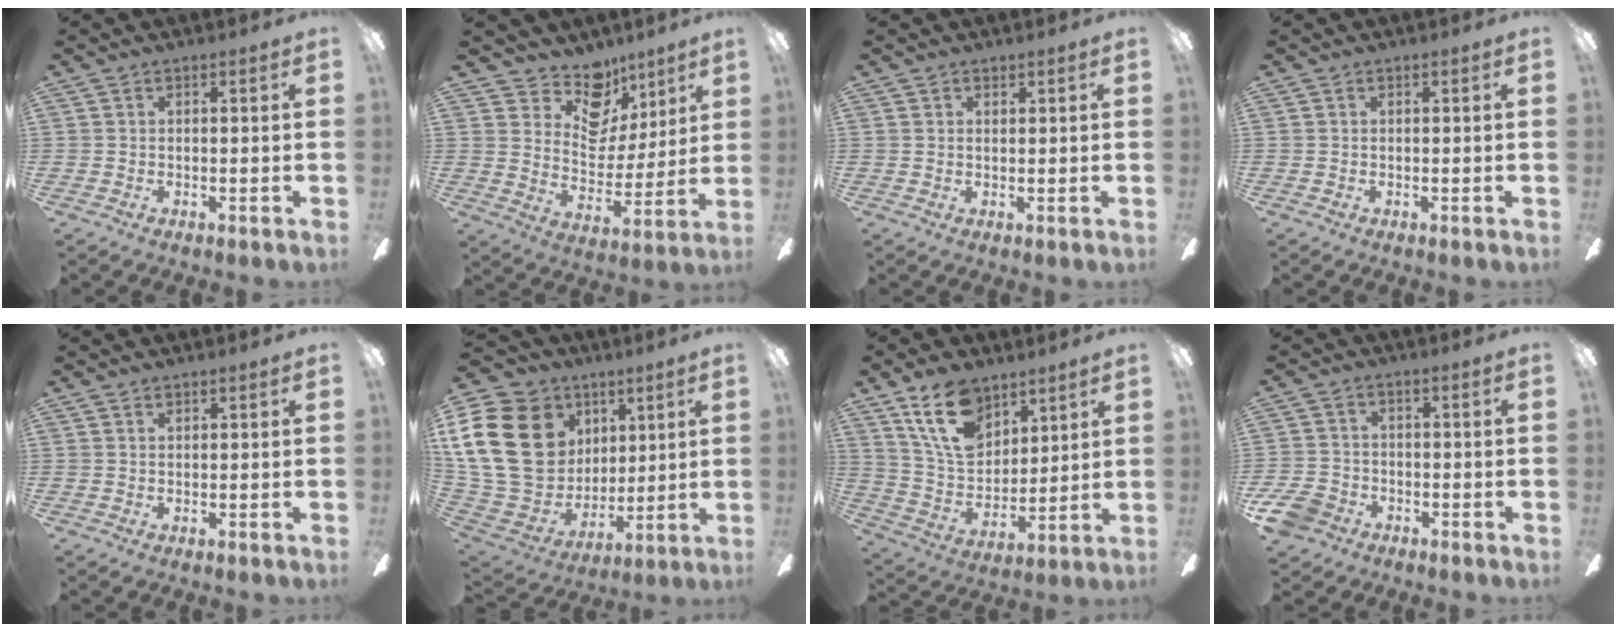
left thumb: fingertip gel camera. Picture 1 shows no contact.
{"total": 13.0, "force": [9.3, 8.1, 4.0], "torque": [-0.076, -0.066, 0.179]}
{"total": 0.9, "force": [0.7, 0.7, 0.1], "torque": [0.005, -0.001, 0.011]}
{"total": 0.0}
{"total": 0.6, "force": [0.4, 0.4, 0.3], "torque": [-0.007, 0.002, 0.008]}
{"total": 26.6, "force": [7.4, 20.8, 14.8], "torque": [-0.314, -0.019, 0.162]}
{"total": 16.3, "force": [10.3, 9.6, 8.2], "torque": [-0.152, -0.033, 0.197]}
{"total": 6.8, "force": [-4.0, 4.7, 2.8], "torque": [-0.078, 0.020, -0.080]}